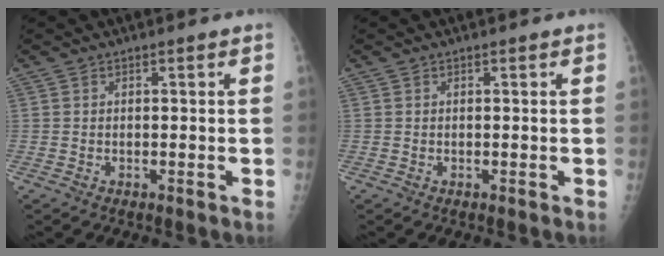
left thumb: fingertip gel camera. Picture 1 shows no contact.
{"total": 0.8, "force": [0.7, 0.0, 0.3], "torque": [-0.002, 0.005, 0.011]}